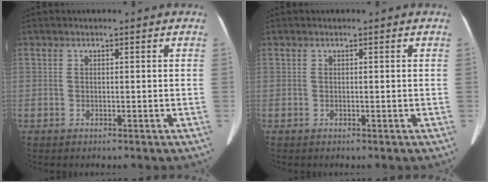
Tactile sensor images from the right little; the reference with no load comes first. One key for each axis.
{"total": 0.0}